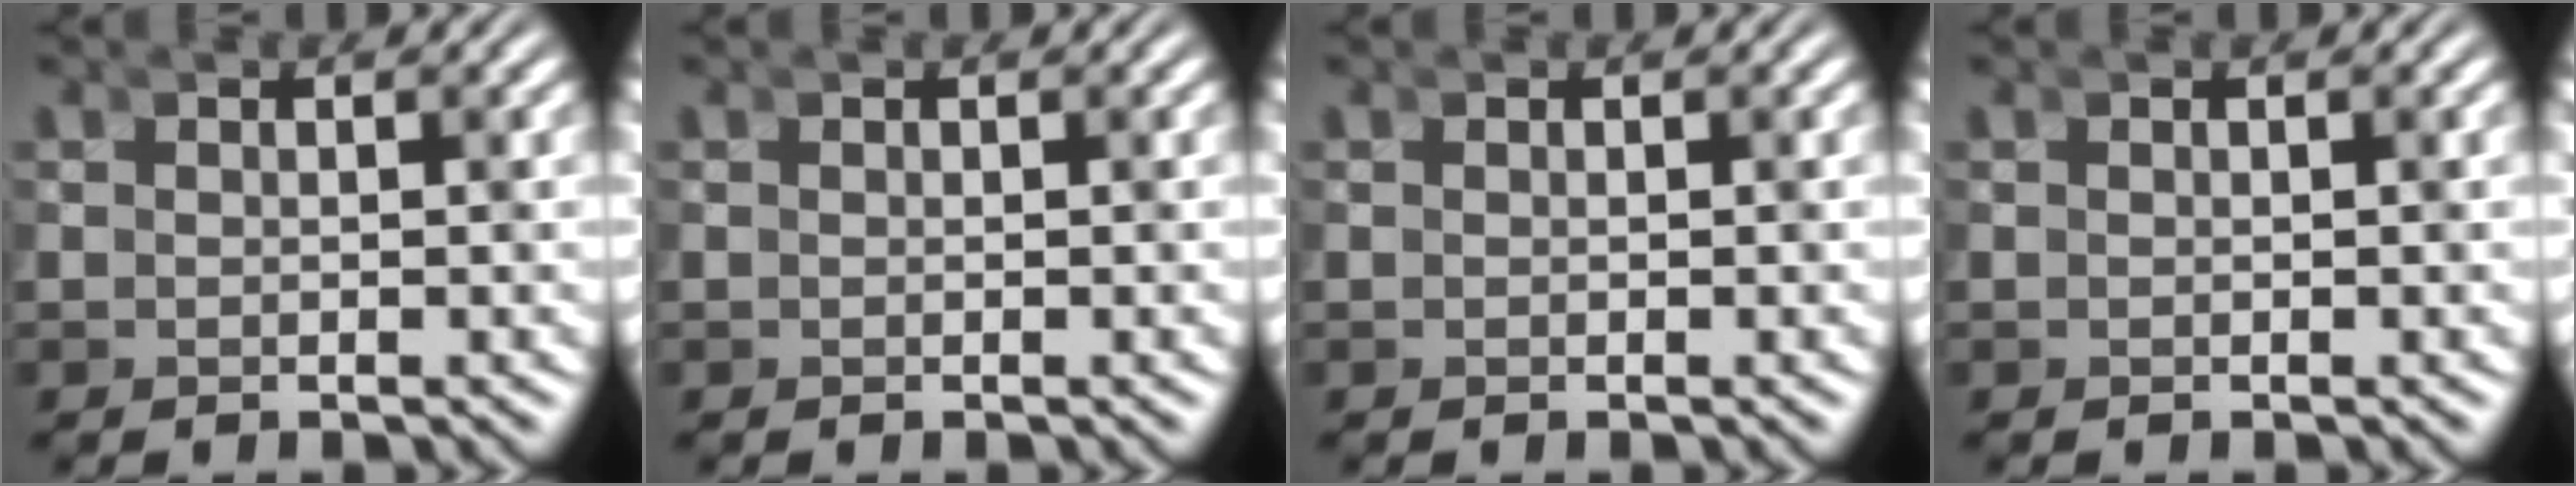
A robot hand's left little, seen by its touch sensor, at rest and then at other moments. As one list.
[{"total": 0.0}, {"total": 0.0}, {"total": 0.0}]